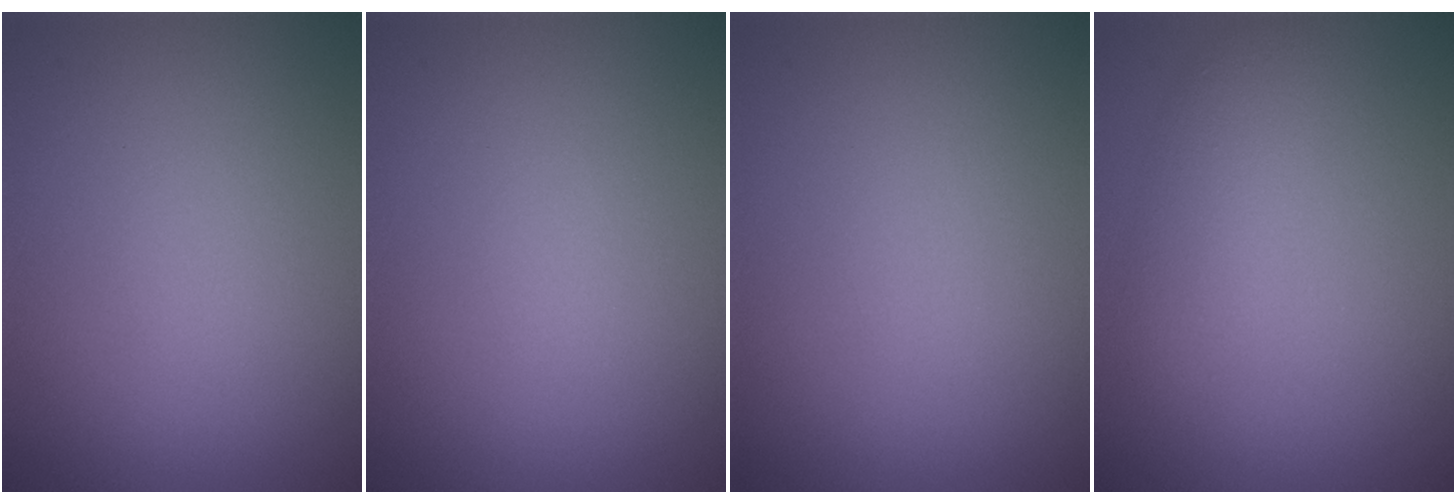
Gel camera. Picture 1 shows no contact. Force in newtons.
{"total": 0.0}
{"total": 0.0}
{"total": 2.4, "press": 2.4, "slide": 0.1}